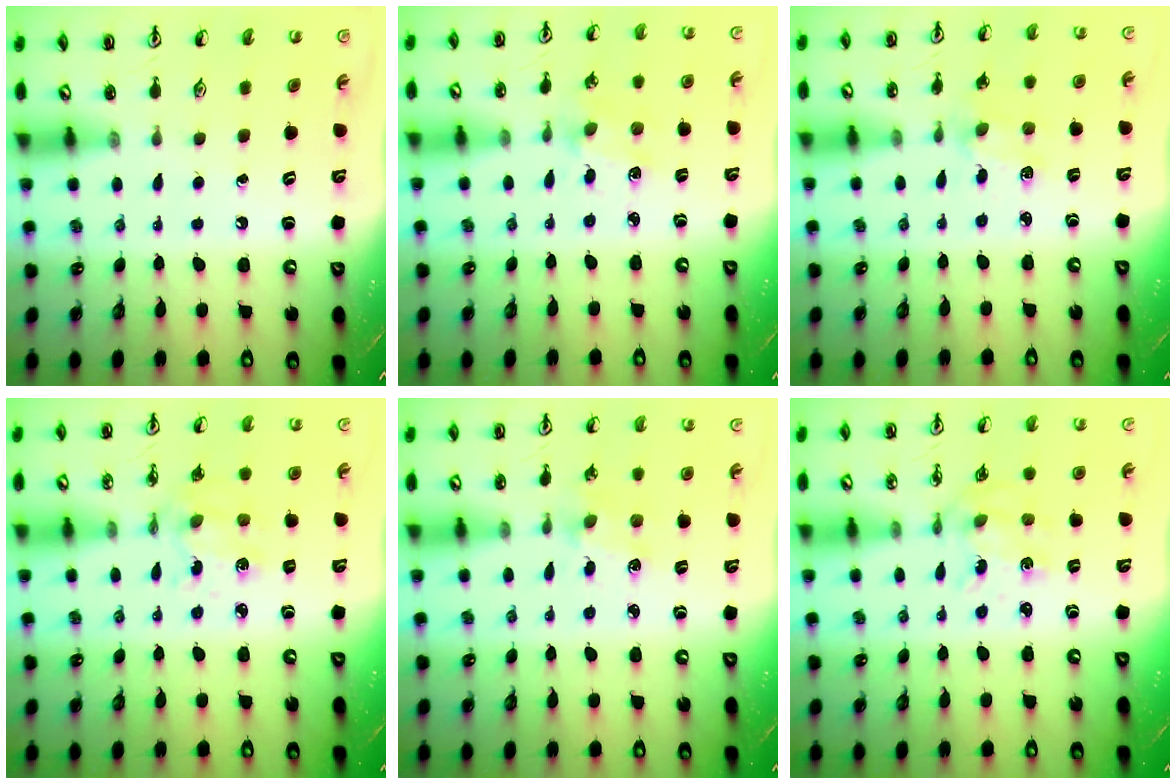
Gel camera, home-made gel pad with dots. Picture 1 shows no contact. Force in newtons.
{"total": 2.3, "press": 2.3, "slide": 0.3}
{"total": 2.1, "press": 2.1, "slide": 0.3}
{"total": 2.4, "press": 2.4, "slide": 0.5}
{"total": 1.6, "press": 1.5, "slide": 0.5}
{"total": 1.9, "press": 1.8, "slide": 0.8}